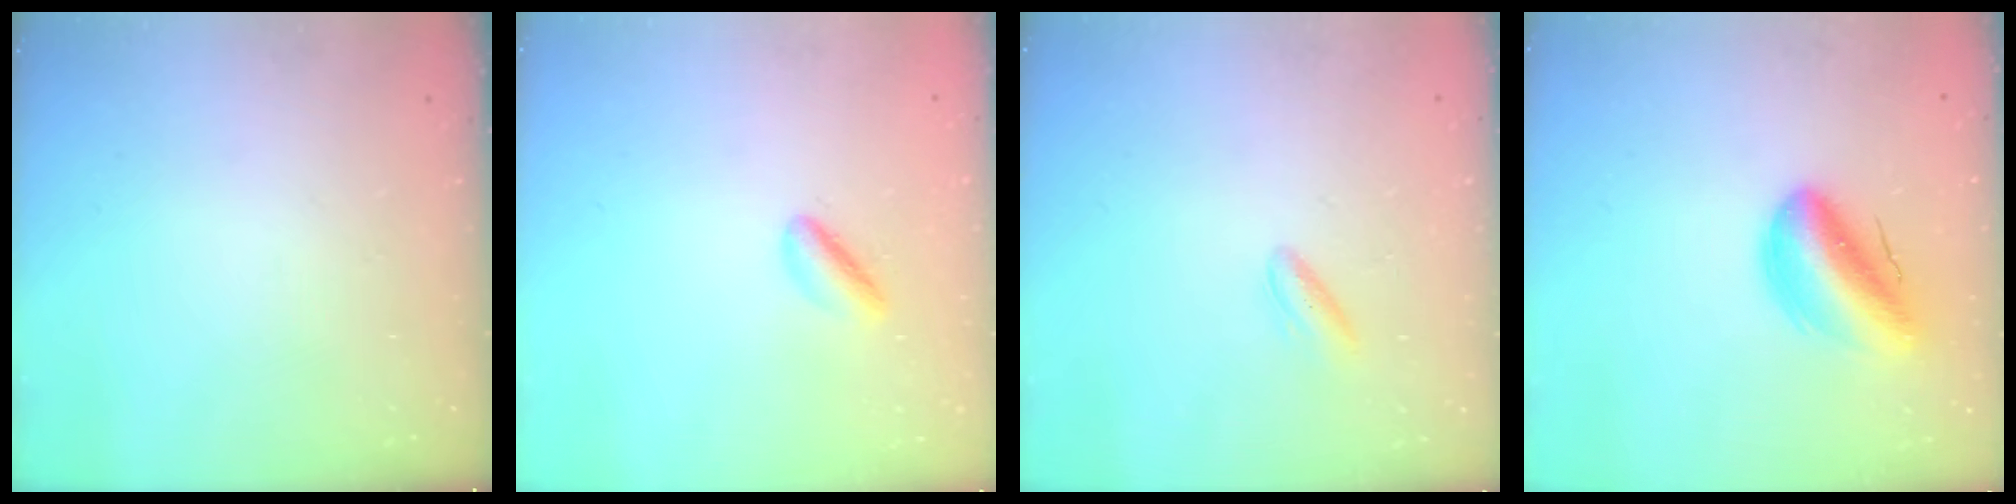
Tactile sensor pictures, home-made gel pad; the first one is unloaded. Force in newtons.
{"total": 3.6, "press": 3.3, "slide": 1.4}
{"total": 2.9, "press": 2.8, "slide": 0.9}
{"total": 13.6, "press": 13.2, "slide": 3.4}